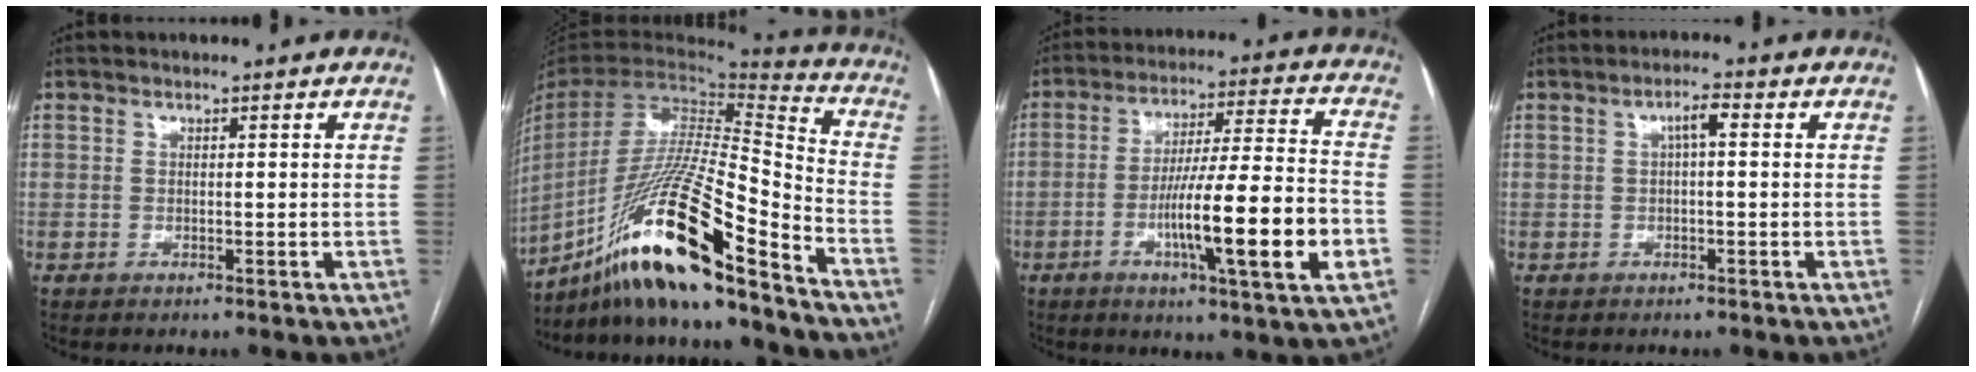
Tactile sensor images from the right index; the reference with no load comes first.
{"total": 23.3, "force": [-16.2, 1.2, 16.8], "torque": [-0.329, -0.024, -0.296]}
{"total": 16.9, "force": [-4.9, 0.4, 16.1], "torque": [-0.264, -0.003, -0.077]}
{"total": 2.5, "force": [0.4, 0.5, 2.4], "torque": [-0.045, 0.008, 0.008]}